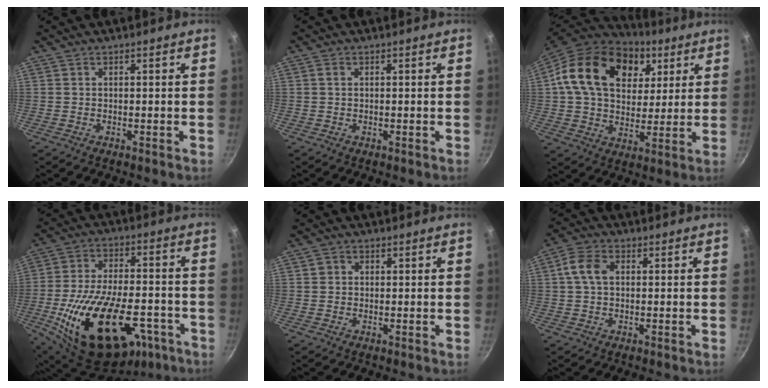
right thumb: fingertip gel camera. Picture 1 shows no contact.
{"total": 0.6, "force": [0.1, 0.4, 0.4], "torque": [-0.008, 0.002, 0.002]}
{"total": 22.5, "force": [7.8, 15.8, 14.0], "torque": [-0.223, -0.004, 0.126]}
{"total": 27.5, "force": [-11.0, 14.8, 20.4], "torque": [-0.333, 0.038, -0.158]}
{"total": 1.7, "force": [0.3, 1.6, 0.6], "torque": [-0.007, 0.003, 0.003]}
{"total": 5.6, "force": [0.8, 3.8, 4.1], "torque": [-0.079, 0.014, 0.010]}